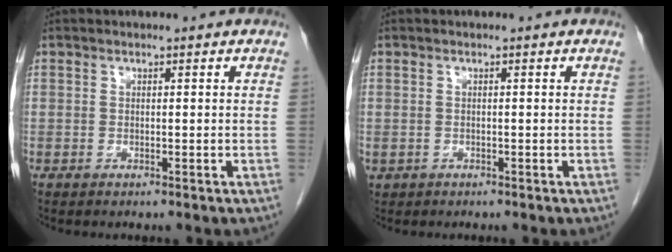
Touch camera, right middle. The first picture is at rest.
{"total": 0.9, "force": [-0.4, 0.8, 0.1], "torque": [-0.009, 0.004, 0.000]}